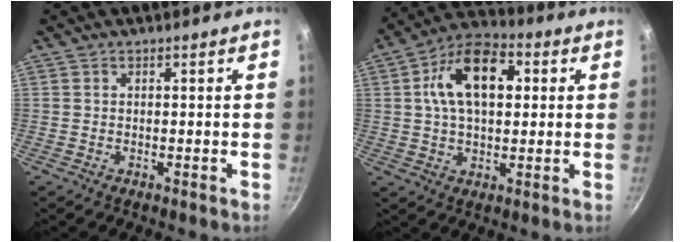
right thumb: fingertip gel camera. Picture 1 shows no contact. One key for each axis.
{"total": 14.8, "fx": 3.3, "fy": 8.6, "fz": 11.6, "tx": -0.188, "ty": 0.018, "tz": 0.048}